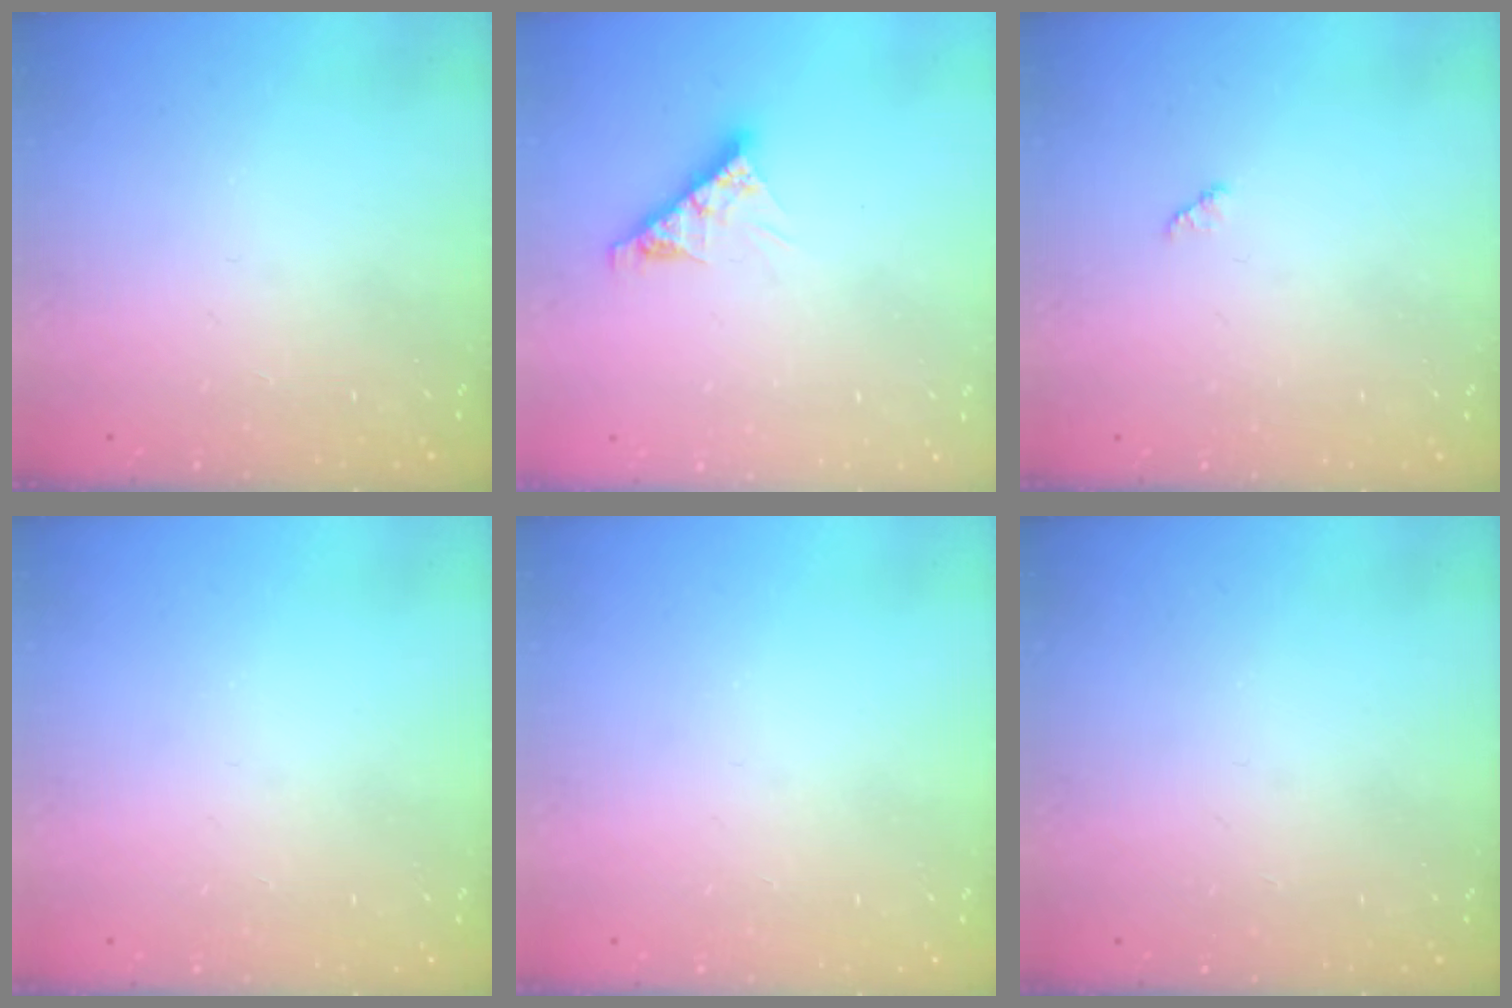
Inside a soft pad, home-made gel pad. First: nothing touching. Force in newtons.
{"total": 8.0, "press": 8.0, "slide": 0.7}
{"total": 1.3, "press": 1.3, "slide": 0.2}
{"total": 0.0}
{"total": 0.0}
{"total": 0.0}